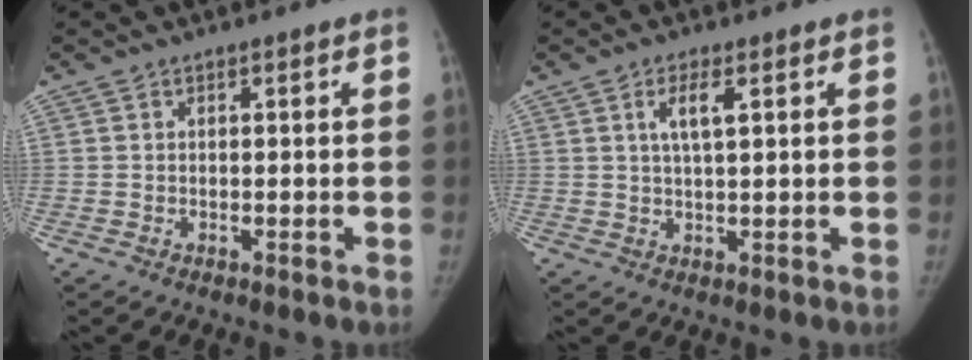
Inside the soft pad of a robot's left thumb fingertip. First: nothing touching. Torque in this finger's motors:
{"motor_torque": [-0.17, 0.12, 0.45, -0.32, 0.15]}